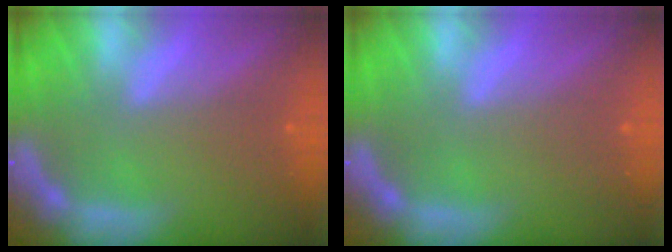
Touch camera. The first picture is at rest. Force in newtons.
{"total": 0.0}